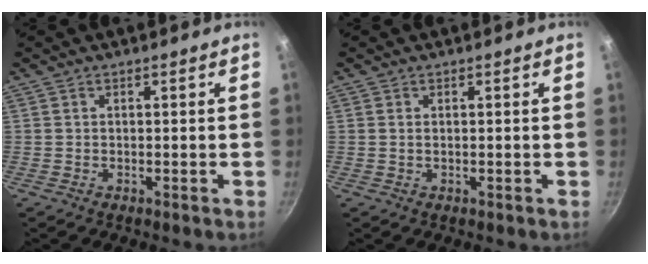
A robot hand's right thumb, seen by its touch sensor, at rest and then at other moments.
{"total": 0.6, "force": [0.2, 0.3, 0.5], "torque": [-0.011, 0.000, 0.003]}